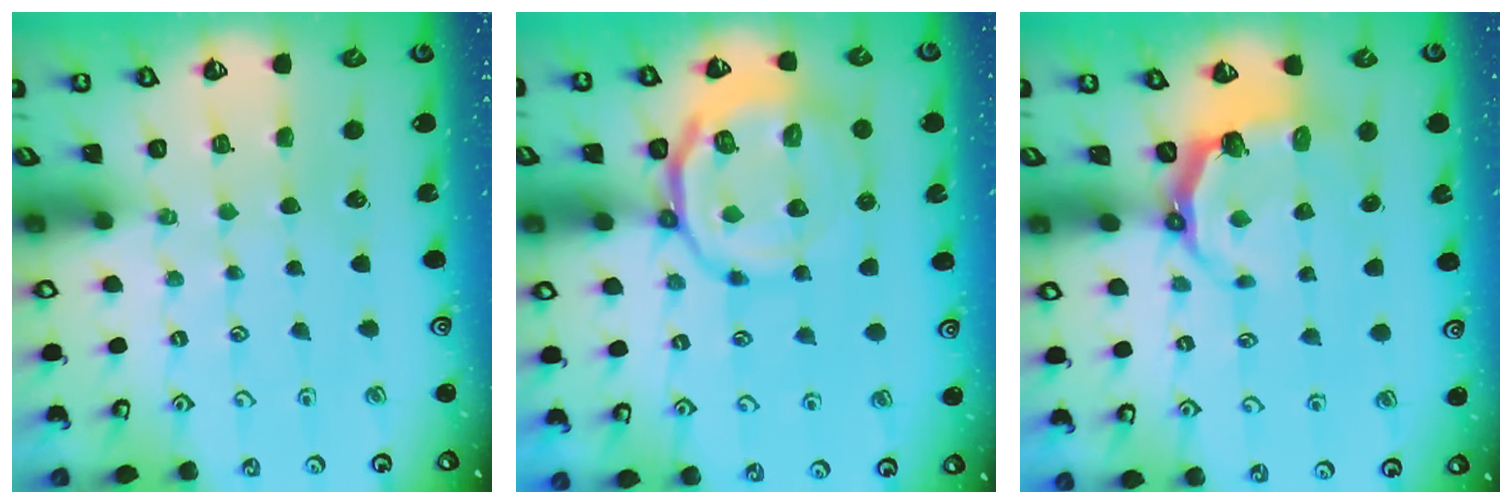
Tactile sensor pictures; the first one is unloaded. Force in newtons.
{"total": 12.6, "press": 12.4, "slide": 2.4}
{"total": 4.9, "press": 3.2, "slide": 3.7}